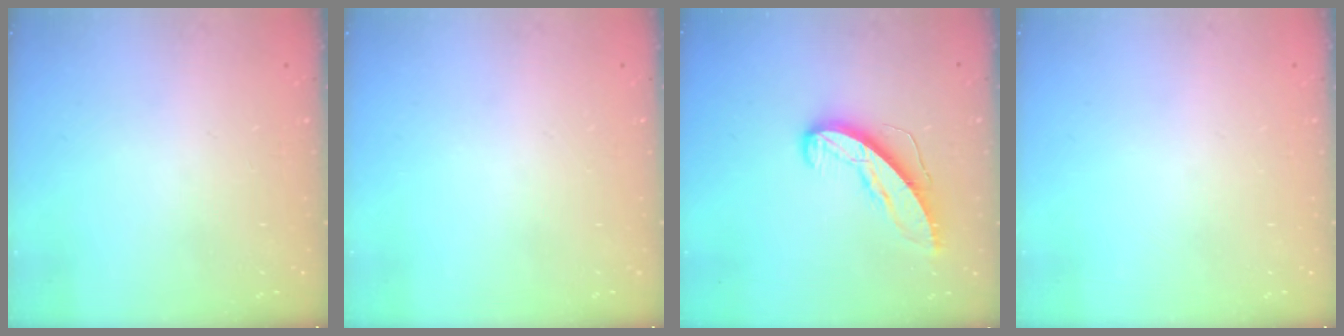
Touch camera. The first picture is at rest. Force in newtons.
{"total": 0.0}
{"total": 9.9, "press": 9.8, "slide": 0.8}
{"total": 0.0}